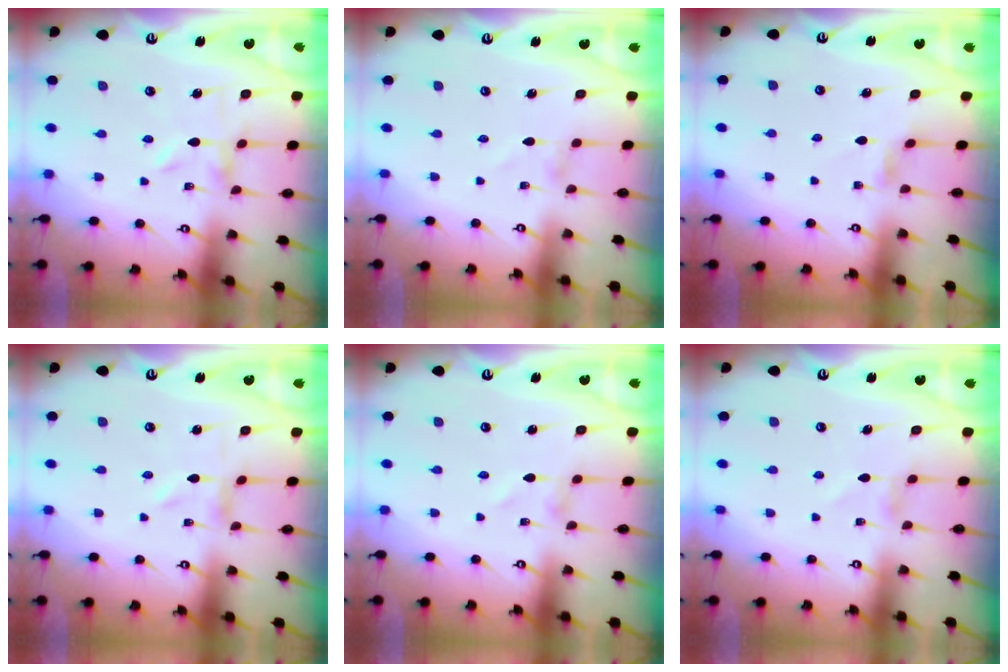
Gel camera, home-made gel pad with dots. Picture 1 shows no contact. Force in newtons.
{"total": 1.4, "press": 1.4, "slide": 0.1}
{"total": 2.3, "press": 2.3, "slide": 0.4}
{"total": 0.0}
{"total": 1.0, "press": 1.0, "slide": 0.1}
{"total": 1.8, "press": 1.7, "slide": 0.2}